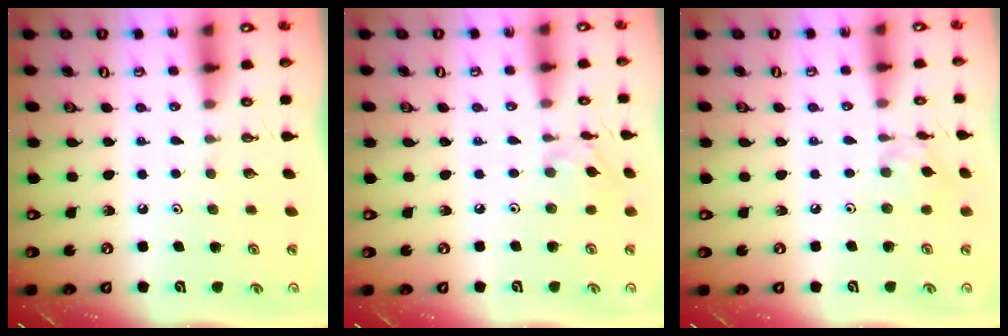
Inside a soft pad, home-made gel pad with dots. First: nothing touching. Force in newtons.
{"total": 5.7, "press": 5.6, "slide": 0.4}
{"total": 4.6, "press": 4.5, "slide": 0.4}